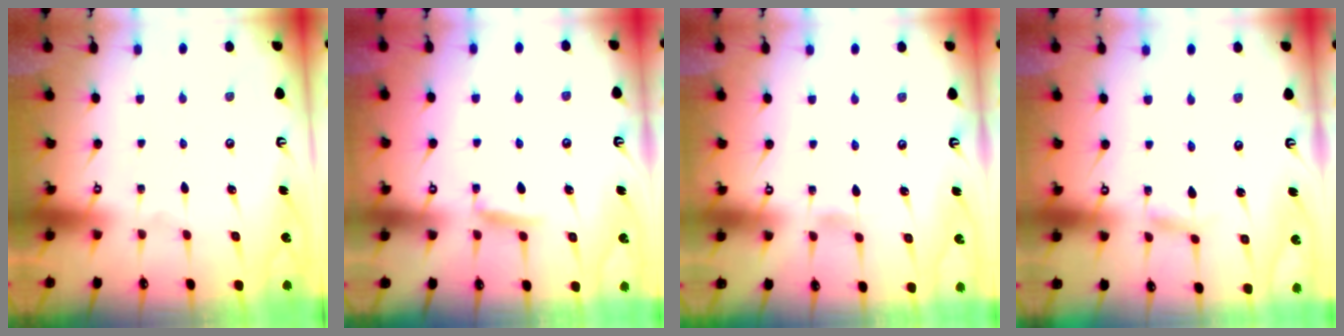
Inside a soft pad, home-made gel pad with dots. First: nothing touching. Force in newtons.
{"total": 5.2, "press": 5.2, "slide": 0.7}
{"total": 3.1, "press": 3.1, "slide": 0.4}
{"total": 3.1, "press": 3.0, "slide": 0.3}